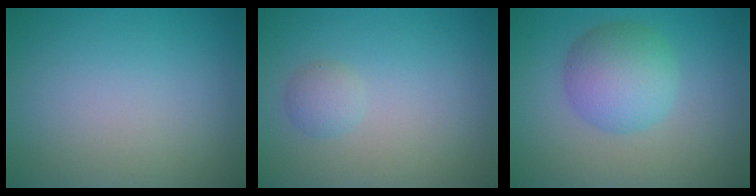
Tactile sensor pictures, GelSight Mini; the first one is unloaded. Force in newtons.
{"total": 1.3, "press": 1.3, "slide": 0.2}
{"total": 5.1, "press": 5.1, "slide": 0.1}